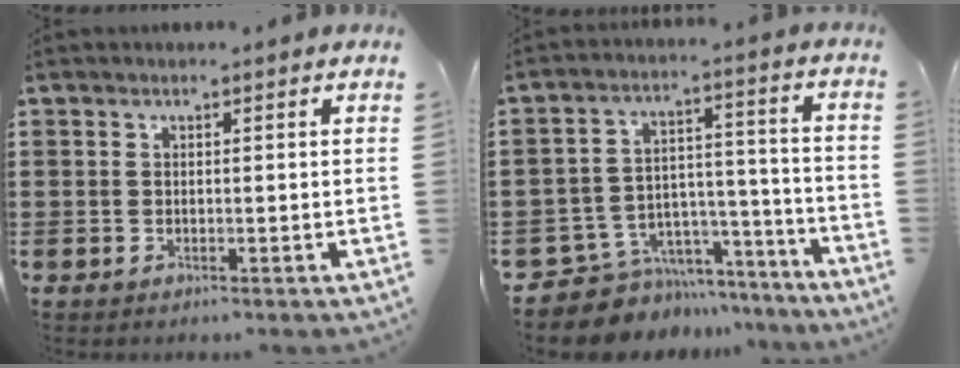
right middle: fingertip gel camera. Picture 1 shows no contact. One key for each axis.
{"total": 6.9, "fx": -5.9, "fy": 3.6, "fz": 0.6, "tx": -0.018, "ty": 0.015, "tz": -0.111}